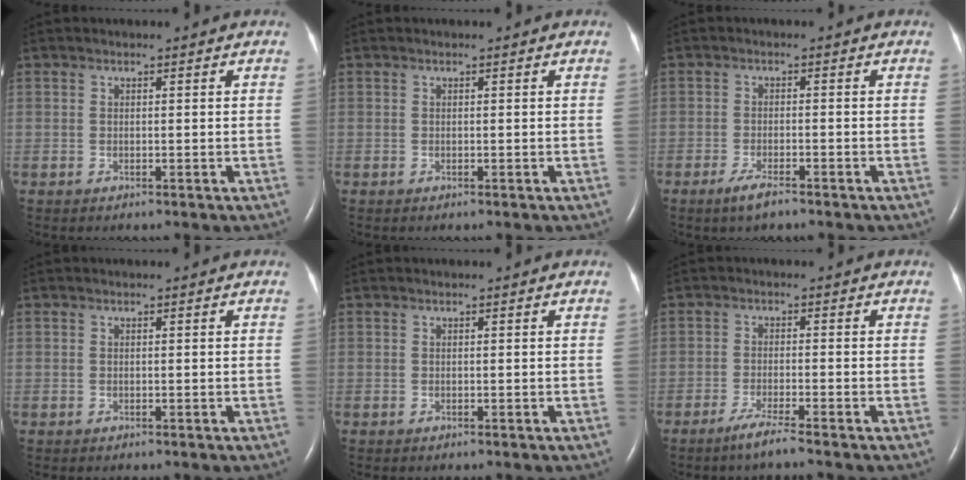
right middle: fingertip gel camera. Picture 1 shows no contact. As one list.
[{"total": 0.0}, {"total": 3.2, "force": [-2.3, 0.6, 2.1], "torque": [-0.051, -0.005, -0.042]}, {"total": 0.0}, {"total": 0.0}, {"total": 3.3, "force": [-2.5, -0.5, 2.0], "torque": [-0.050, -0.009, -0.052]}]